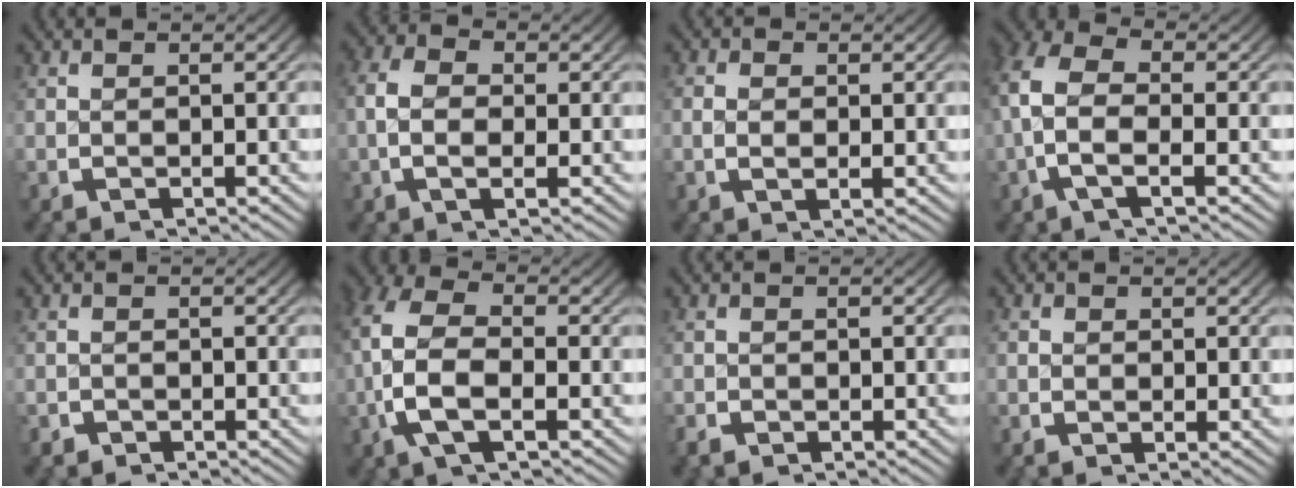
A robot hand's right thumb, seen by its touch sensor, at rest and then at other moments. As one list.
[{"total": 4.0, "force": [0.1, 2.6, 3.1], "torque": [-0.068, -0.010, -0.001]}, {"total": 1.1, "force": [0.2, 0.6, 0.9], "torque": [-0.019, -0.006, 0.006]}, {"total": 7.6, "force": [-0.1, 5.0, 5.7], "torque": [-0.145, -0.023, -0.005]}, {"total": 1.3, "force": [-1.1, 0.7, -0.1], "torque": [0.001, -0.009, -0.018]}, {"total": 8.4, "force": [-0.4, 5.5, 6.3], "torque": [-0.166, -0.032, -0.001]}, {"total": 1.2, "force": [-0.9, 0.8, 0.2], "torque": [-0.001, -0.004, -0.018]}, {"total": 0.6, "force": [0.1, 0.5, 0.1], "torque": [-0.002, -0.006, 0.004]}]